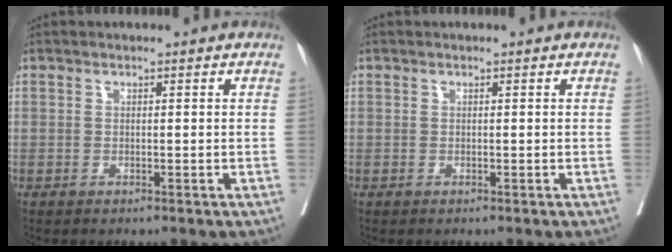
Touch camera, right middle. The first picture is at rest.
{"total": 0.0}